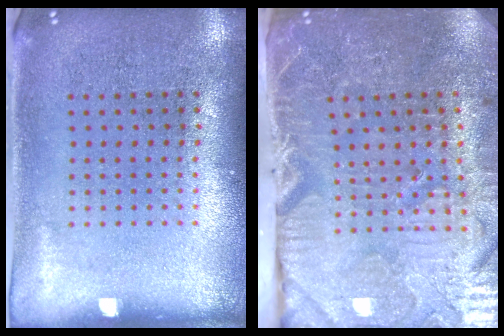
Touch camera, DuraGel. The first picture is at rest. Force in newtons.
{"total": 4.1, "press": 4.1, "slide": 0.8}